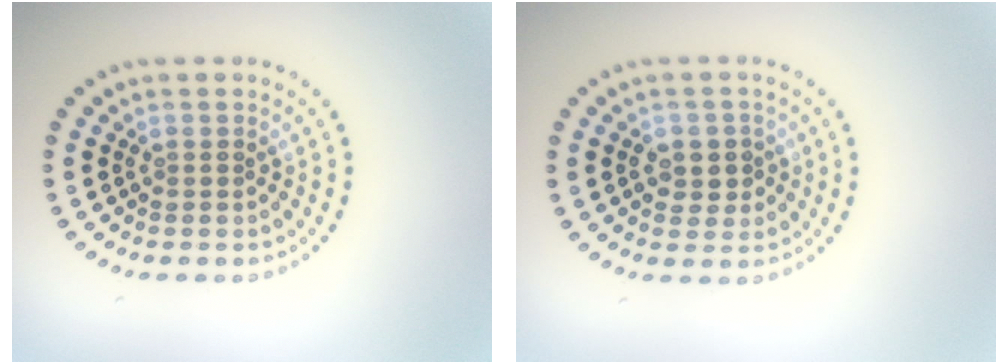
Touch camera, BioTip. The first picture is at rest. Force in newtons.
{"total": 2.5, "press": 2.5, "slide": 0.5}